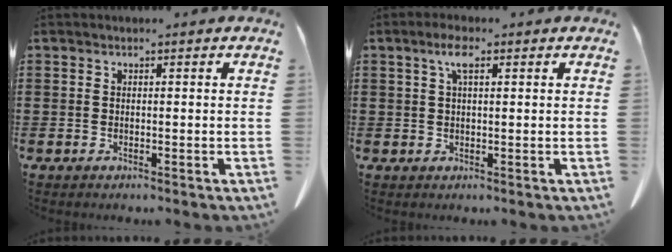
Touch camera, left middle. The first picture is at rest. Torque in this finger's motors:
{"motor_torque": [0.08, -0.01, -0.08, -0.02]}